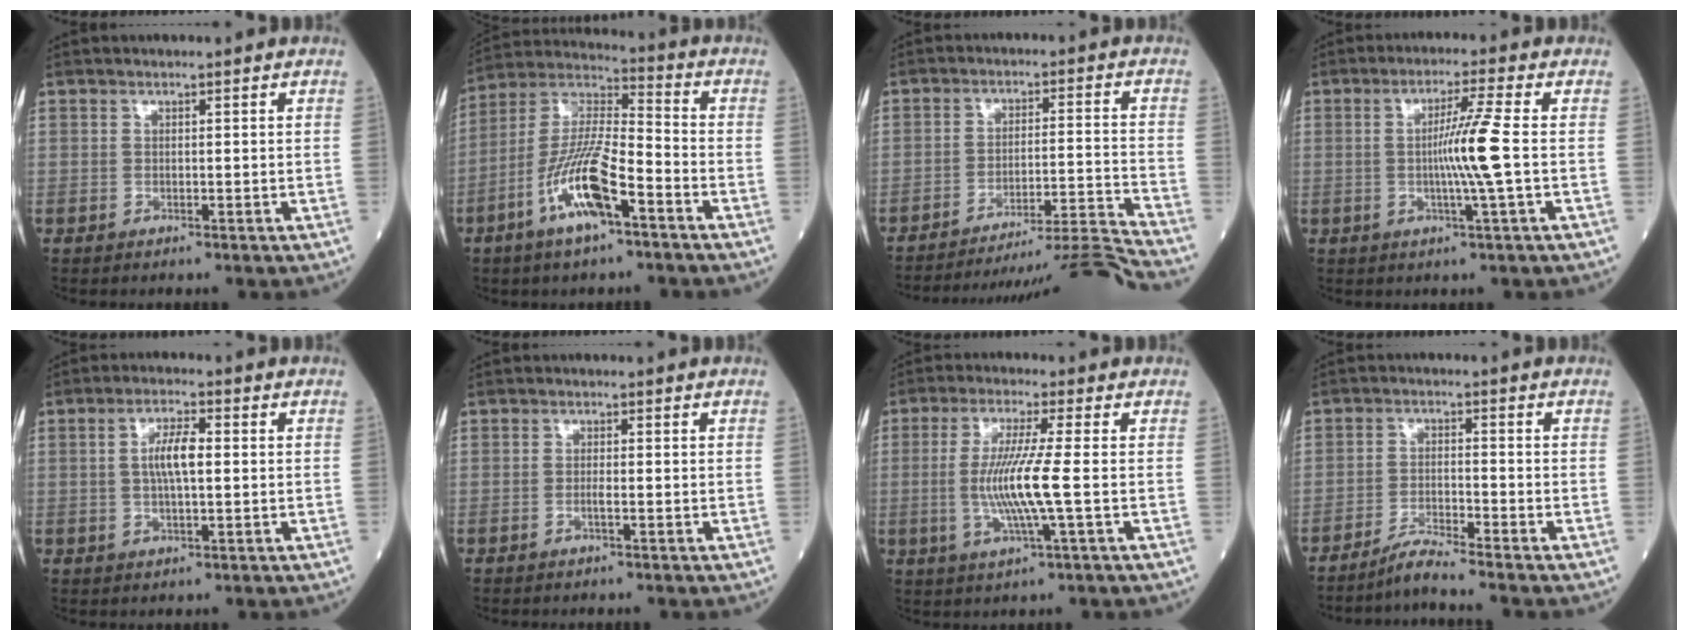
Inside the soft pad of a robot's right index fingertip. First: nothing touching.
{"total": 13.4, "force": [-6.2, 2.8, 11.5], "torque": [-0.234, -0.001, -0.118]}
{"total": 15.3, "force": [-14.4, -4.4, 2.6], "torque": [-0.012, 0.002, -0.217]}
{"total": 6.8, "force": [-0.4, -1.7, 6.5], "torque": [-0.121, -0.004, -0.008]}
{"total": 5.1, "force": [0.4, 1.2, 5.0], "torque": [-0.098, 0.009, 0.006]}
{"total": 1.1, "force": [-0.6, 0.0, 1.0], "torque": [-0.019, 0.000, -0.012]}
{"total": 8.5, "force": [-0.8, -0.8, 8.4], "torque": [-0.177, -0.009, -0.018]}
{"total": 3.9, "force": [-3.6, -1.2, 1.0], "torque": [-0.024, -0.021, -0.071]}